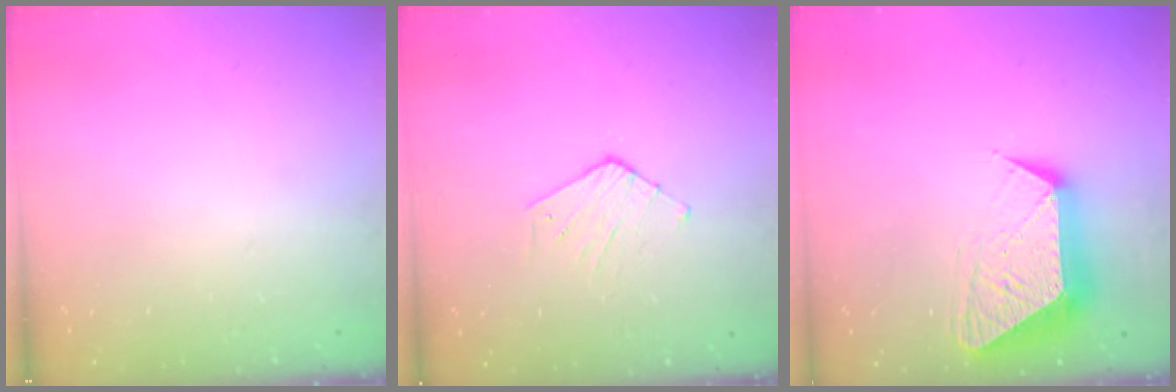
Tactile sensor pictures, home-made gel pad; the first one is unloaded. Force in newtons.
{"total": 3.0, "press": 3.0, "slide": 0.3}
{"total": 14.6, "press": 14.6, "slide": 0.9}